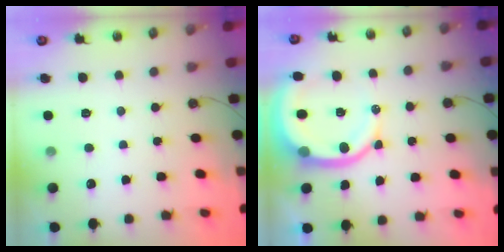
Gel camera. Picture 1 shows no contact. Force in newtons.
{"total": 12.0, "press": 11.9, "slide": 1.6}